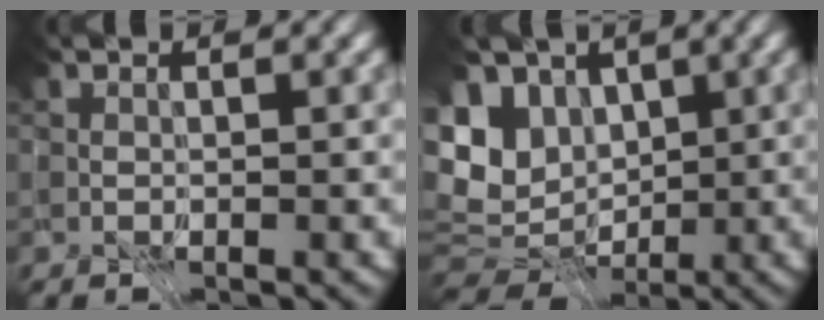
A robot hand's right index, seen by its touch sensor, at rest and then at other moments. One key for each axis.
{"total": 9.8, "fx": 0.5, "fy": 7.1, "fz": 6.7, "tx": -0.143, "ty": 0.001, "tz": 0.016}